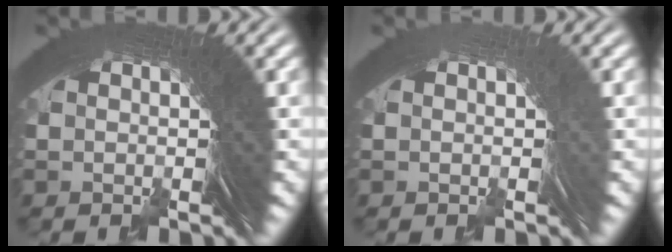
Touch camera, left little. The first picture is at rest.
{"total": 2.2, "force": [0.5, -0.7, -2.0], "torque": [0.032, 0.010, 0.004]}